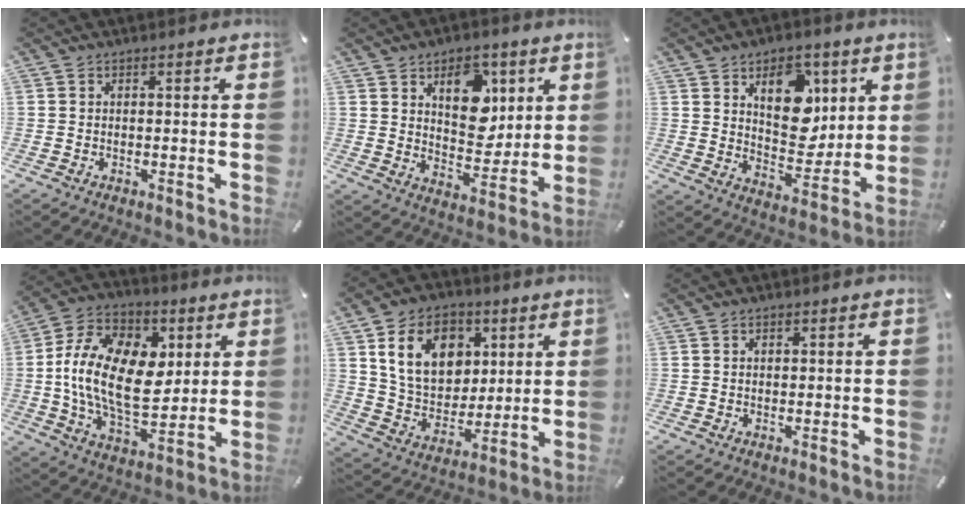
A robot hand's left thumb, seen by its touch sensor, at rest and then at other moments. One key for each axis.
{"total": 12.9, "fx": 5.5, "fy": 8.9, "fz": 7.6, "tx": -0.096, "ty": -0.019, "tz": 0.097}
{"total": 14.6, "fx": 6.2, "fy": 9.9, "fz": 8.7, "tx": -0.104, "ty": -0.031, "tz": 0.110}
{"total": 20.7, "fx": 1.9, "fy": 13.5, "fz": 15.6, "tx": -0.304, "ty": -0.005, "tz": 0.031}
{"total": 15.6, "fx": 5.7, "fy": 12.0, "fz": 8.1, "tx": -0.147, "ty": -0.002, "tz": 0.110}
{"total": 0.6, "fx": 0.3, "fy": 0.4, "fz": 0.3, "tx": -0.007, "ty": 0.001, "tz": 0.006}